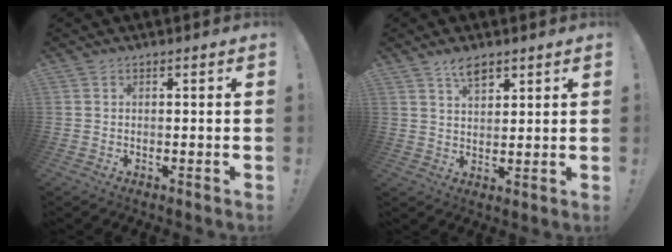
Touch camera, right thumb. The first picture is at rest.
{"total": 5.7, "force": [4.0, 2.7, 3.0], "torque": [-0.039, -0.024, 0.069]}